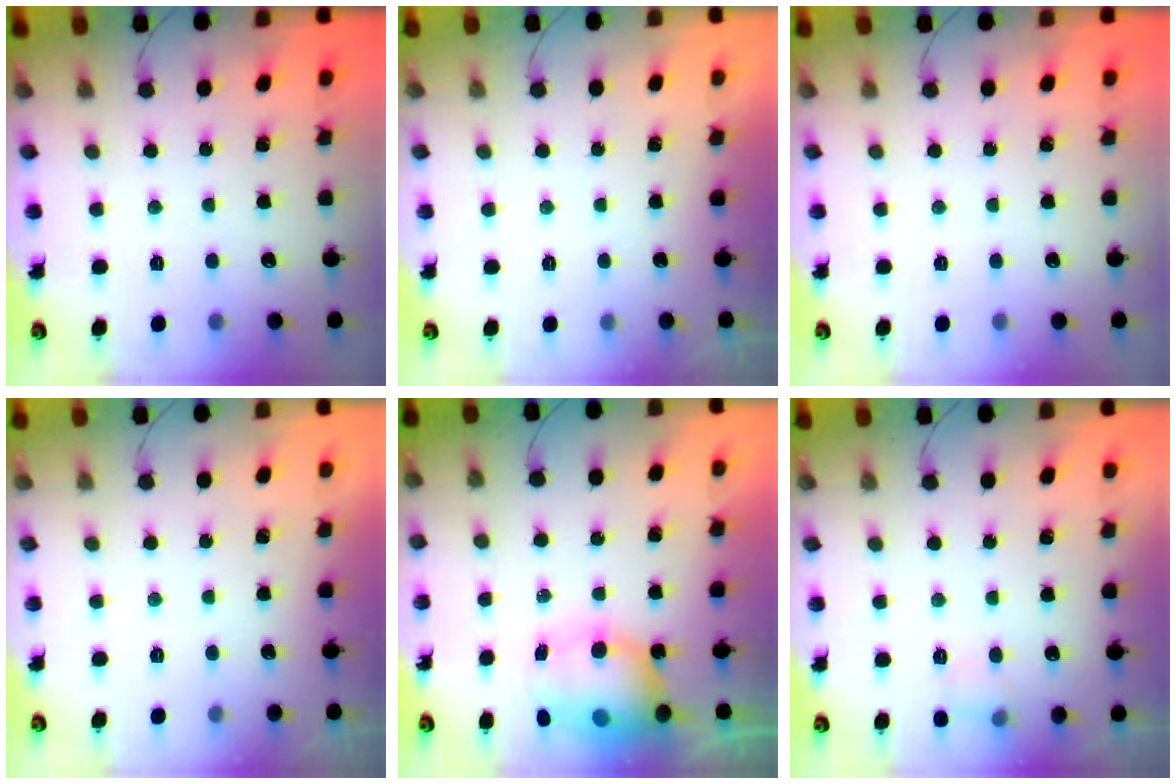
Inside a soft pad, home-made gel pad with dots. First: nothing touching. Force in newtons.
{"total": 0.0}
{"total": 0.0}
{"total": 0.0}
{"total": 9.8, "press": 9.5, "slide": 2.2}
{"total": 4.7, "press": 4.5, "slide": 1.5}